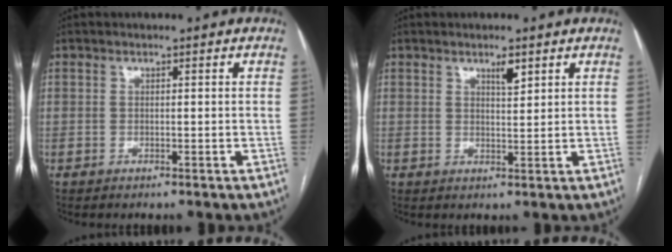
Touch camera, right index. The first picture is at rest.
{"total": 2.4, "force": [1.5, 0.5, 1.7], "torque": [-0.032, -0.003, 0.028]}